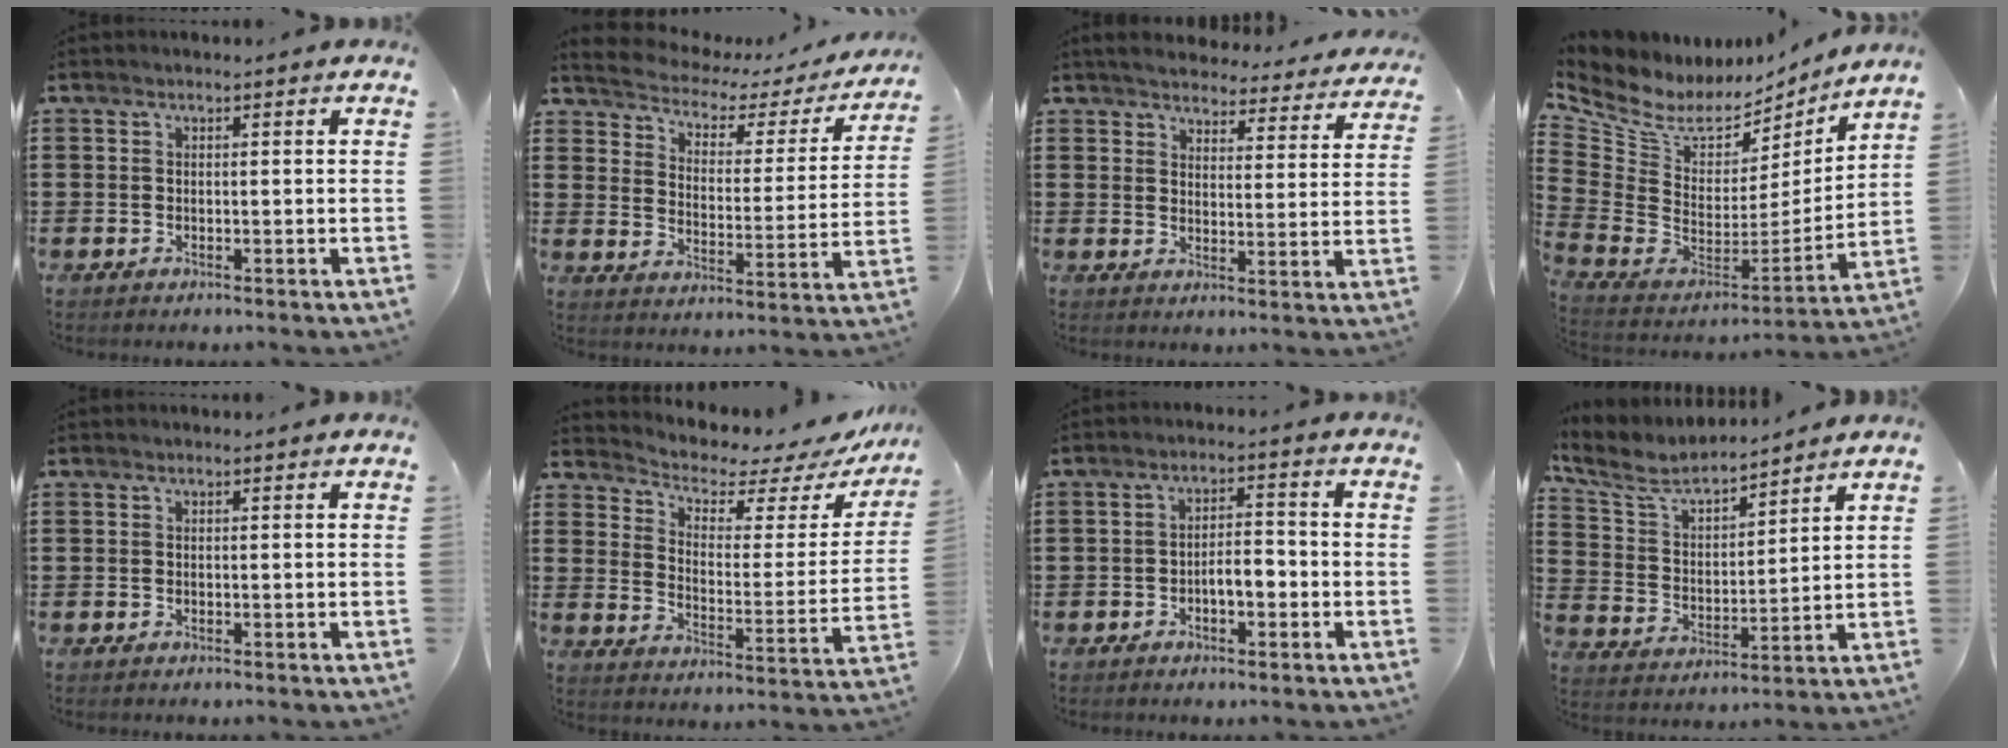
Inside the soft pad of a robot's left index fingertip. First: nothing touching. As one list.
[{"total": 2.8, "force": [2.3, 1.3, 0.8], "torque": [-0.035, -0.018, 0.029]}, {"total": 4.3, "force": [4.2, 0.3, 0.5], "torque": [-0.032, -0.027, 0.071]}, {"total": 6.3, "force": [4.5, 3.9, 2.0], "torque": [-0.077, -0.043, 0.078]}, {"total": 0.0}, {"total": 3.4, "force": [2.9, 1.3, 1.2], "torque": [-0.045, -0.027, 0.042]}, {"total": 3.9, "force": [-1.7, 1.6, 3.1], "torque": [-0.056, 0.009, -0.033]}, {"total": 6.2, "force": [5.5, 1.5, 2.4], "torque": [-0.076, -0.033, 0.090]}]